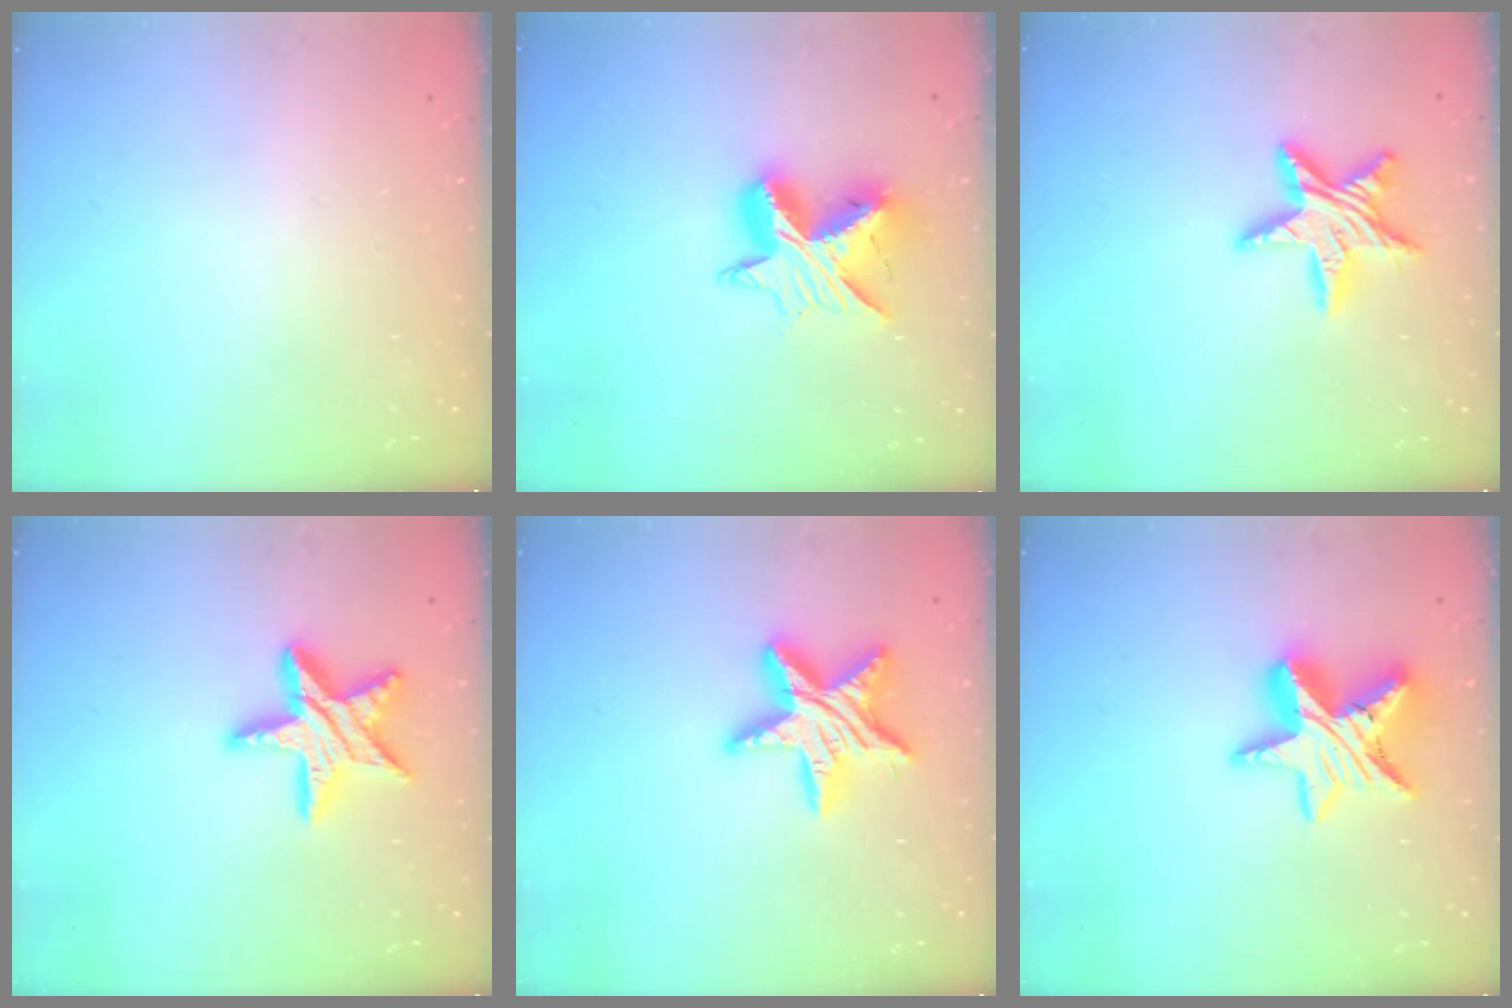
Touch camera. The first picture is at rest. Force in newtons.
{"total": 10.5, "press": 10.5, "slide": 0.9}
{"total": 13.2, "press": 13.2, "slide": 1.0}
{"total": 15.4, "press": 15.4, "slide": 1.3}
{"total": 16.1, "press": 16.1, "slide": 0.9}
{"total": 14.4, "press": 14.3, "slide": 1.1}